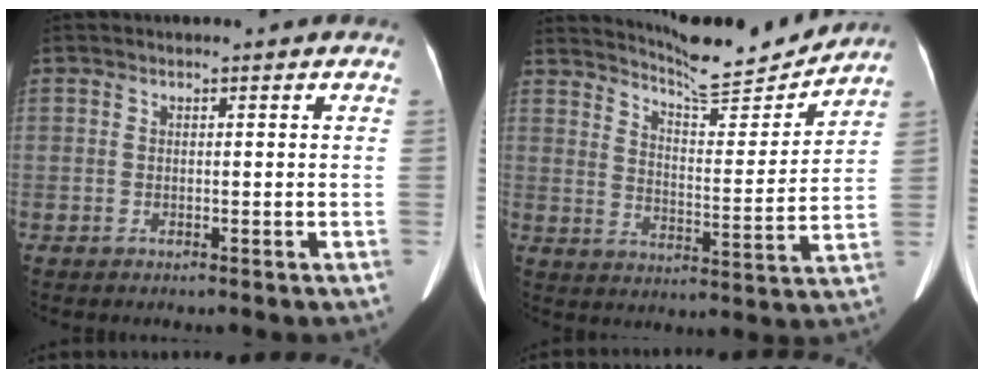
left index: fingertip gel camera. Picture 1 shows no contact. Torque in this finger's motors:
{"motor_torque": [0.81, -1.33, 0.09, 0.05]}